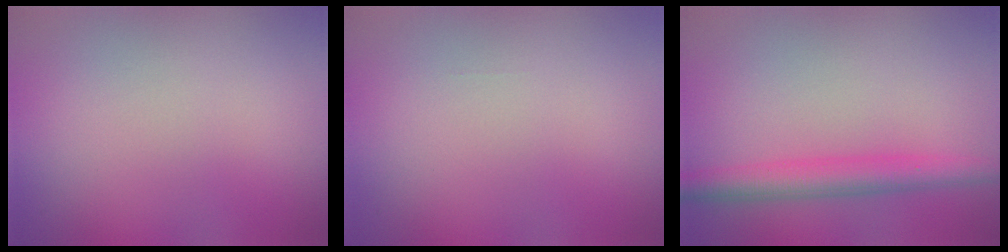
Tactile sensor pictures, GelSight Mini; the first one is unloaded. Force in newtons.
{"total": 0.0}
{"total": 3.6, "press": 3.5, "slide": 0.2}